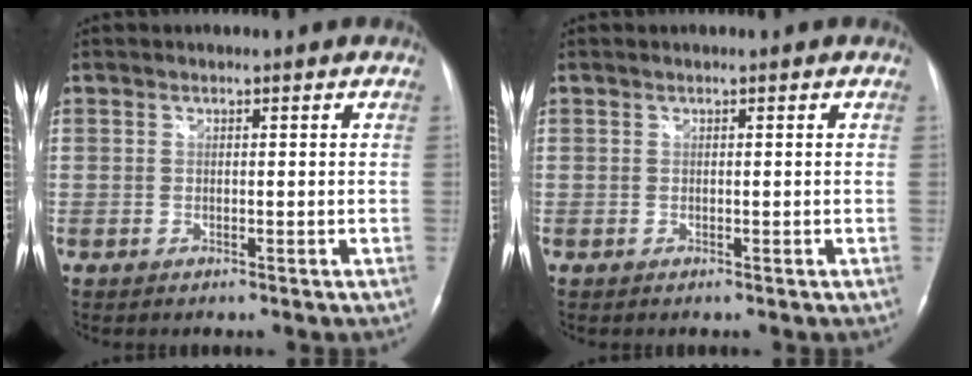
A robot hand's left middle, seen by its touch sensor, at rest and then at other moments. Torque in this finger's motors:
{"motor_torque": [0.11, -0.09, 0.03, 0.00]}